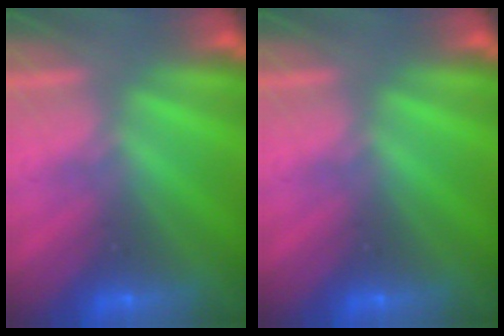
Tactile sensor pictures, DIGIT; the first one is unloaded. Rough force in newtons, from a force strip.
{"total": 0.0}